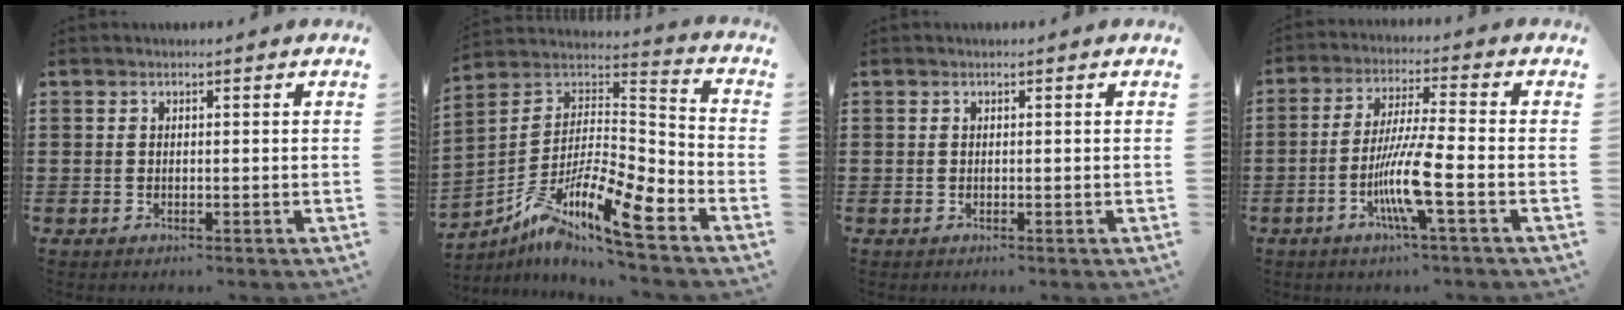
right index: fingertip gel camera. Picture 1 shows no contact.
{"total": 10.7, "force": [-7.8, 1.5, 7.2], "torque": [-0.144, -0.015, -0.157]}
{"total": 0.0}
{"total": 9.1, "force": [-3.4, 0.6, 8.4], "torque": [-0.172, -0.014, -0.067]}